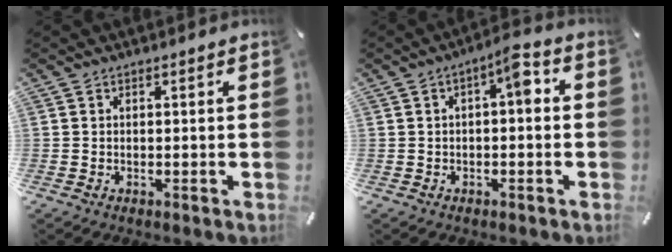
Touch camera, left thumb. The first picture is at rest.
{"total": 6.0, "force": [0.3, 2.5, 5.4], "torque": [-0.077, 0.007, -0.004]}